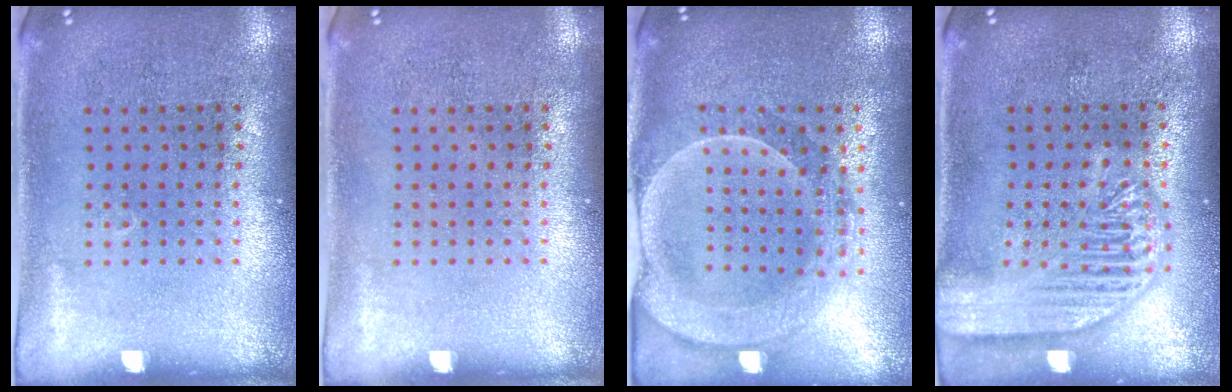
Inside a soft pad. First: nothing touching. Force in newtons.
{"total": 0.0}
{"total": 2.3, "press": 2.1, "slide": 1.0}
{"total": 2.8, "press": 2.8, "slide": 0.3}